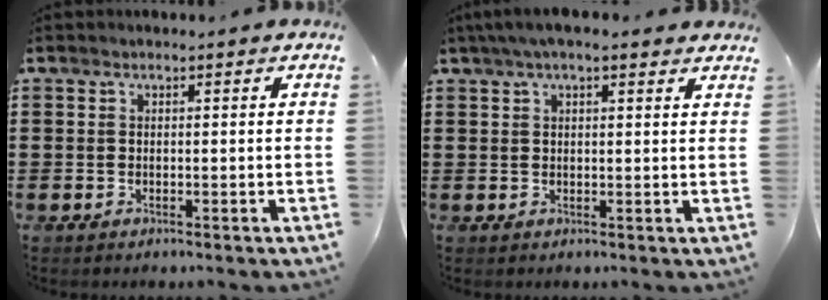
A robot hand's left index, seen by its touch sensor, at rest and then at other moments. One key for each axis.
{"total": 3.6, "fx": 2.5, "fy": 0.7, "fz": 2.5, "tx": -0.053, "ty": 0.006, "tz": 0.046}